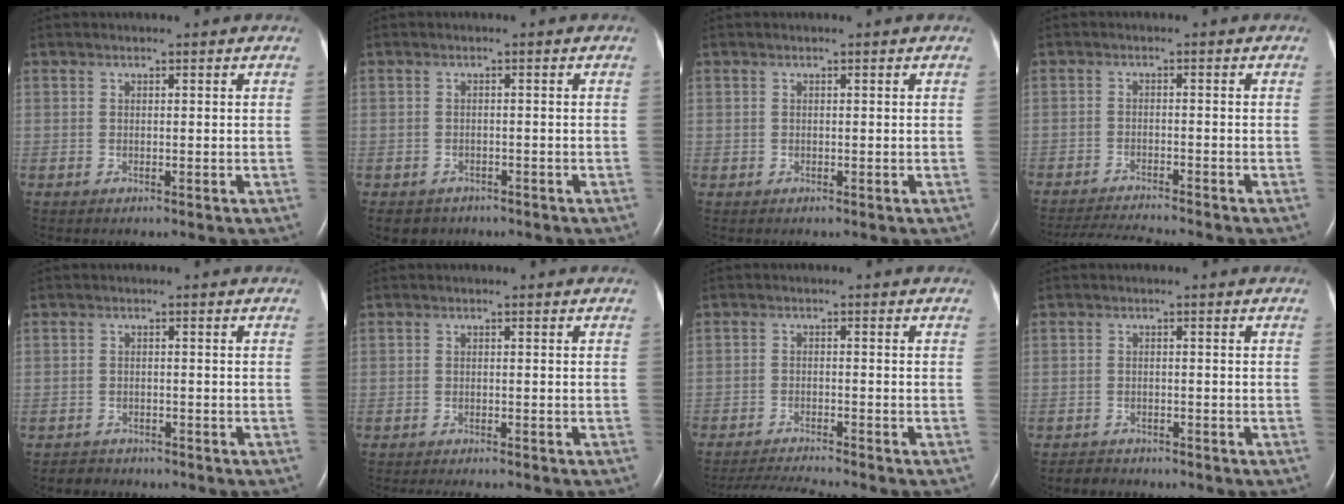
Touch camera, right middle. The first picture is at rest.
{"total": 3.1, "force": [-2.3, 2.1, 0.2], "torque": [-0.010, 0.003, -0.034]}
{"total": 0.0}
{"total": 7.2, "force": [-6.9, -0.5, 2.1], "torque": [-0.034, -0.018, -0.115]}
{"total": 2.2, "force": [-1.9, 1.1, -0.3], "torque": [-0.006, 0.000, -0.030]}
{"total": 5.2, "force": [-4.5, 1.0, 2.3], "torque": [-0.029, -0.008, -0.062]}
{"total": 6.8, "force": [-6.5, -1.0, 1.9], "torque": [-0.030, -0.018, -0.111]}
{"total": 2.2, "force": [-2.0, 1.0, 0.0], "torque": [-0.011, -0.002, -0.032]}